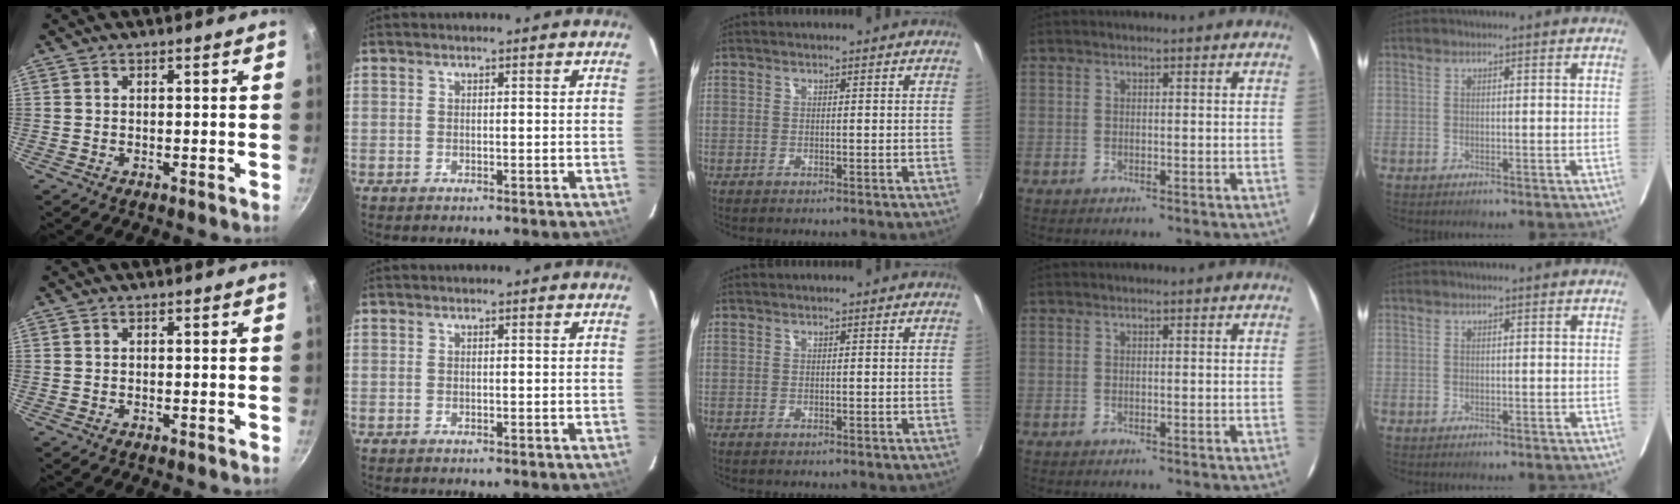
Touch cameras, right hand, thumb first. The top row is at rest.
{}